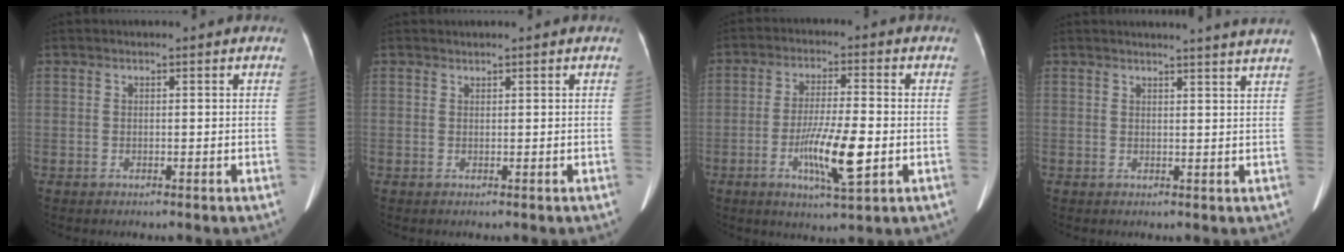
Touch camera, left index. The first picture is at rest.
{"total": 0.0}
{"total": 9.7, "force": [-2.9, 1.1, 9.2], "torque": [-0.166, -0.014, -0.053]}
{"total": 8.0, "force": [7.5, -1.3, 2.6], "torque": [-0.027, -0.016, 0.069]}